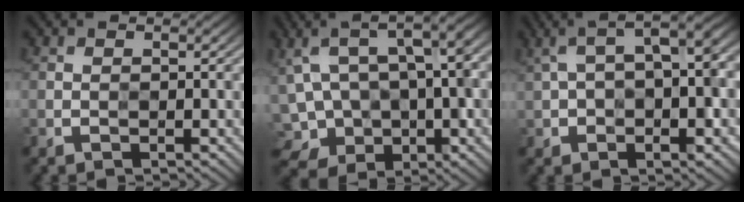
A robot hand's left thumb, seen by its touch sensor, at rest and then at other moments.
{"total": 13.5, "force": [-1.1, 8.1, 10.8], "torque": [-0.228, -0.018, 0.014]}
{"total": 11.1, "force": [1.4, 4.5, 10.1], "torque": [-0.192, 0.009, 0.029]}